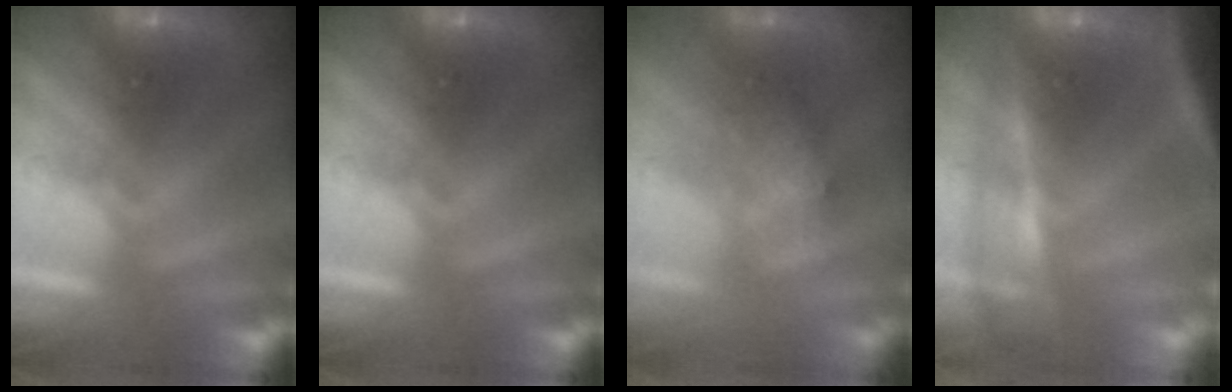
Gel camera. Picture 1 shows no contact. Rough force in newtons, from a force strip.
{"total": 0.0}
{"total": 2.8}
{"total": 7.6}